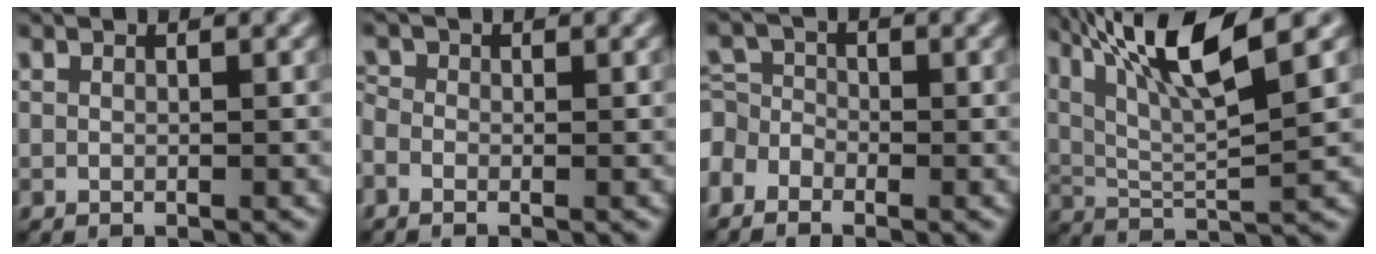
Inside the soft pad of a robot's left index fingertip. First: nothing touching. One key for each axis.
{"total": 0.9, "fx": -0.5, "fy": 0.7, "fz": 0.4, "tx": -0.010, "ty": 0.003, "tz": -0.013}
{"total": 3.0, "fx": -1.7, "fy": 2.2, "fz": 1.1, "tx": -0.016, "ty": 0.011, "tz": -0.035}
{"total": 10.4, "fx": 5.8, "fy": 2.4, "fz": 8.3, "tx": -0.149, "ty": 0.011, "tz": 0.104}